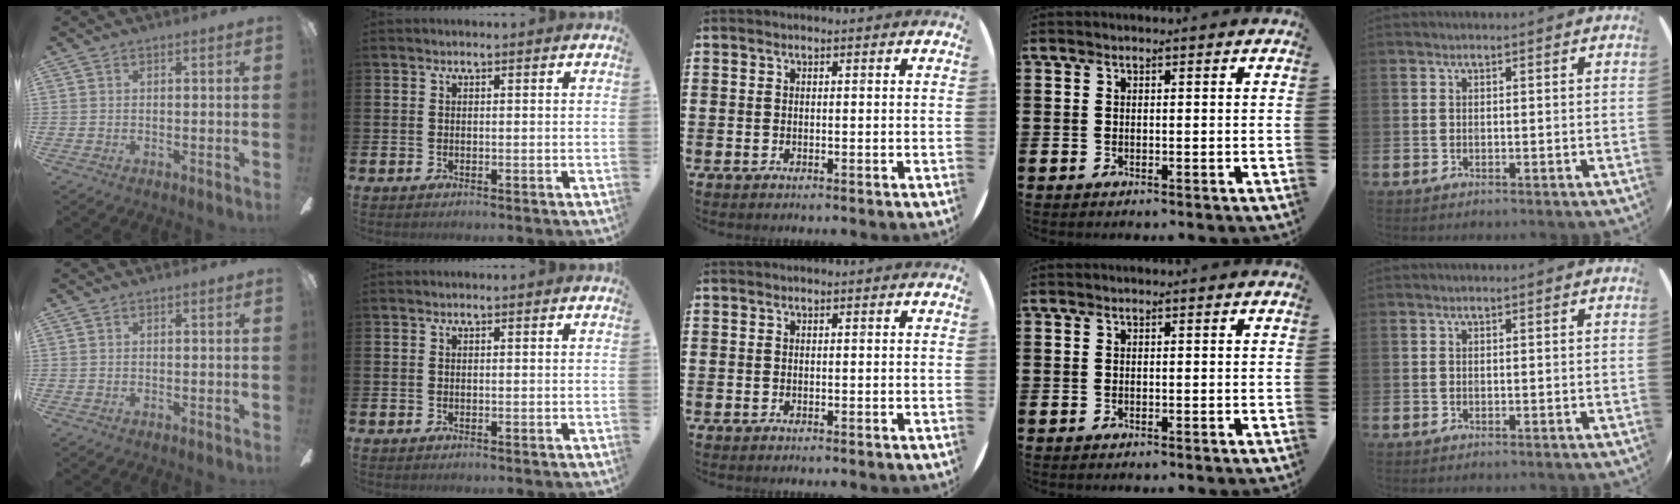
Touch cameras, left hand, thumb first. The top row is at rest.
{}